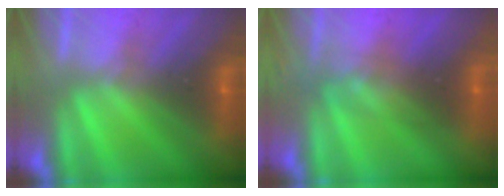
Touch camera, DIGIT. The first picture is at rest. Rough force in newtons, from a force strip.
{"total": 2.9}